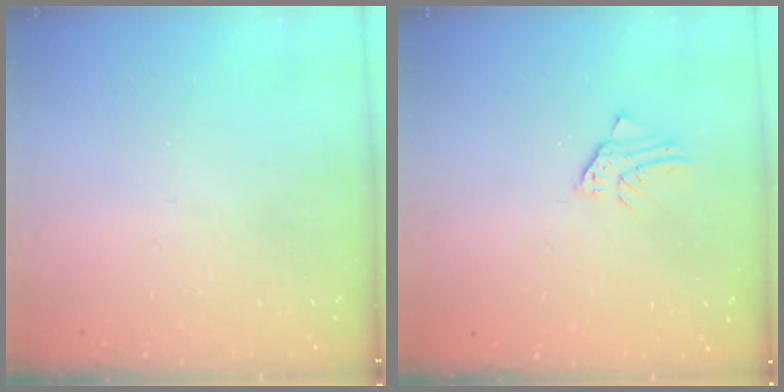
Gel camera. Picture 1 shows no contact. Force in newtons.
{"total": 2.3, "press": 2.3, "slide": 0.1}